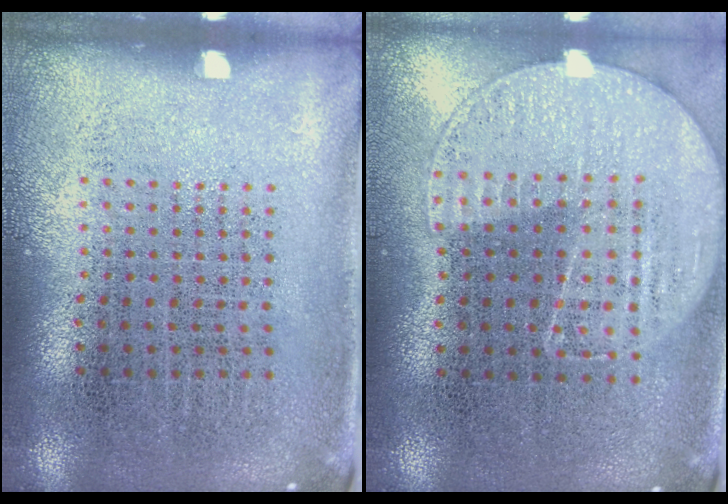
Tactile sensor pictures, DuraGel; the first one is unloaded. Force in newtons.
{"total": 1.1, "press": 1.0, "slide": 0.6}